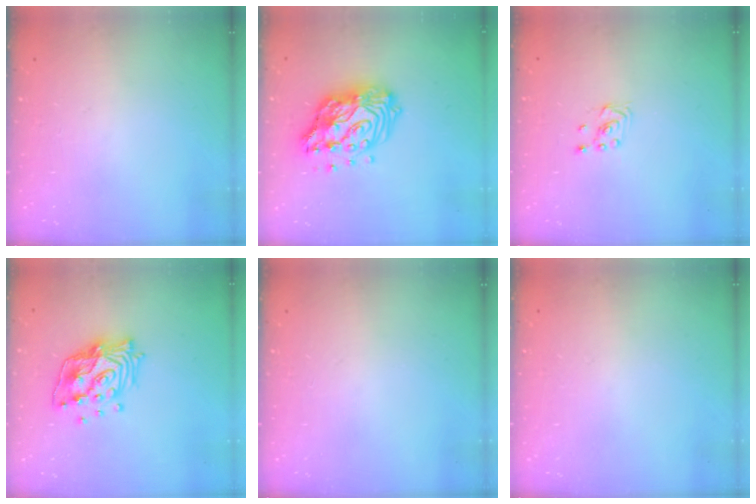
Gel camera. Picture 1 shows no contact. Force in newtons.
{"total": 15.8, "press": 15.8, "slide": 1.3}
{"total": 2.0, "press": 1.8, "slide": 0.8}
{"total": 16.8, "press": 16.7, "slide": 2.2}
{"total": 0.0}
{"total": 0.0}